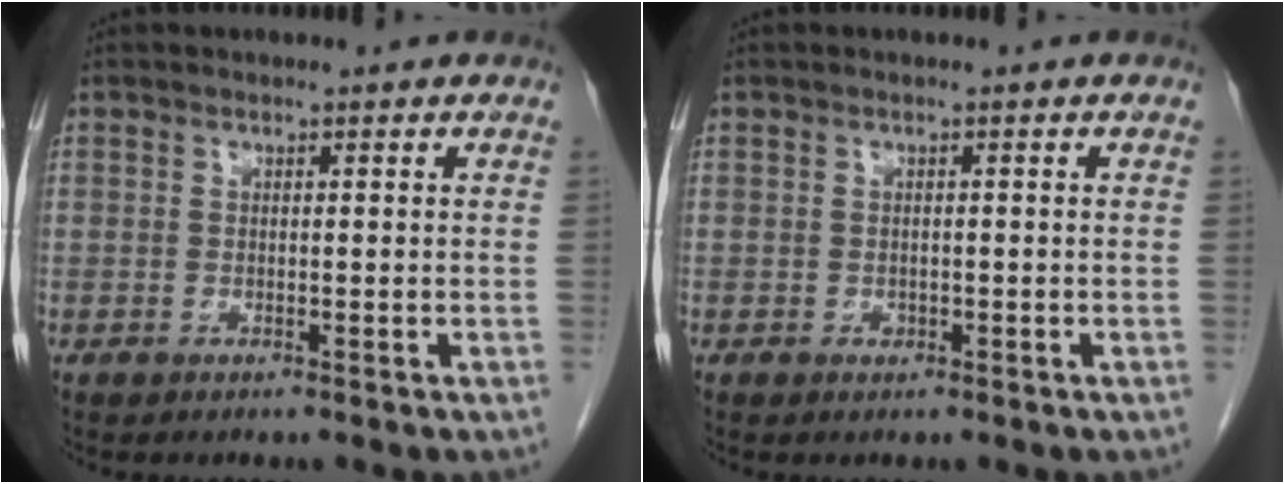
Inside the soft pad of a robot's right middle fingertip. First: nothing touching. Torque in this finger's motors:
{"motor_torque": [0.46, -0.14, 0.00, 0.02]}